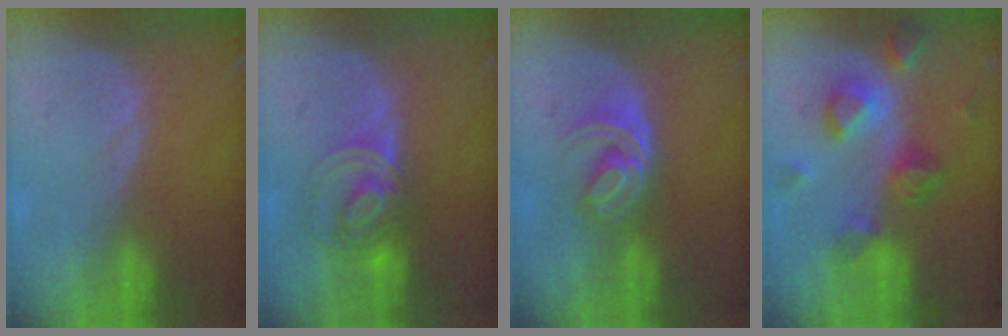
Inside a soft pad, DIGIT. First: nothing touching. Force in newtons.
{"total": 7.6, "press": 6.2, "slide": 4.3}
{"total": 5.9, "press": 5.1, "slide": 3.1}
{"total": 8.0, "press": 7.7, "slide": 2.1}